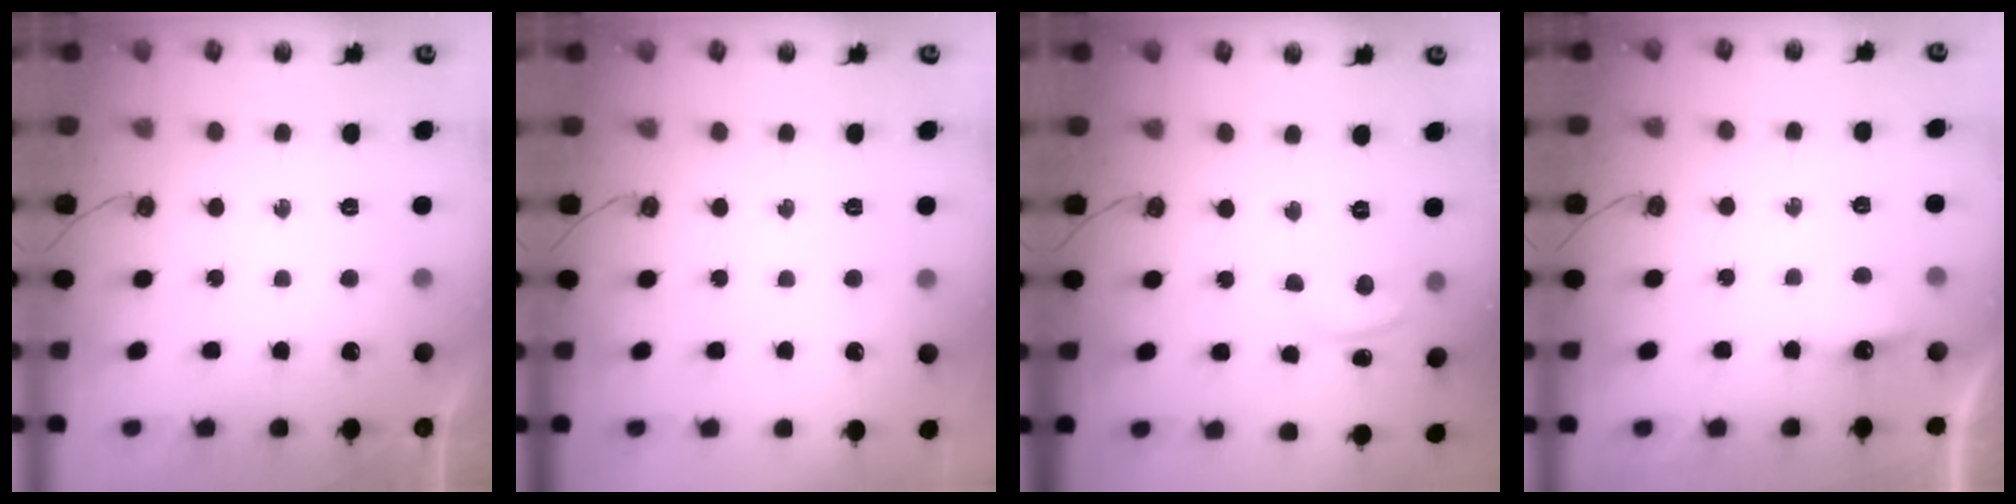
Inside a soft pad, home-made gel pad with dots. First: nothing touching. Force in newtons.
{"total": 0.0}
{"total": 4.7, "press": 2.7, "slide": 3.9}
{"total": 3.9, "press": 3.8, "slide": 0.7}